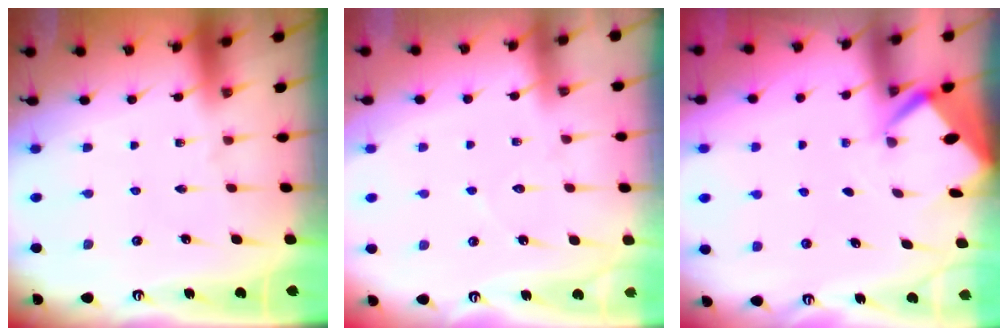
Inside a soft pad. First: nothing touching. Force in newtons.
{"total": 5.8, "press": 5.8, "slide": 0.8}
{"total": 2.7, "press": 2.7, "slide": 0.2}